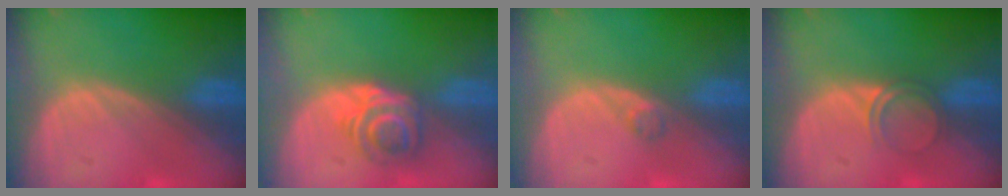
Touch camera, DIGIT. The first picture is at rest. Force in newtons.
{"total": 6.1, "press": 5.0, "slide": 3.5}
{"total": 1.2, "press": 1.2, "slide": 0.1}
{"total": 2.5, "press": 2.1, "slide": 1.2}